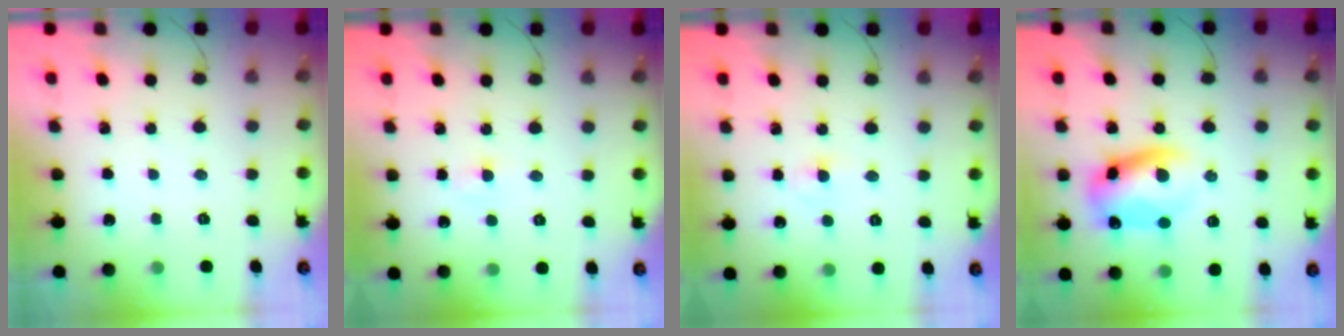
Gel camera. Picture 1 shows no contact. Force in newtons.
{"total": 1.8, "press": 1.5, "slide": 0.9}
{"total": 2.3, "press": 2.1, "slide": 1.0}
{"total": 11.1, "press": 11.0, "slide": 1.7}